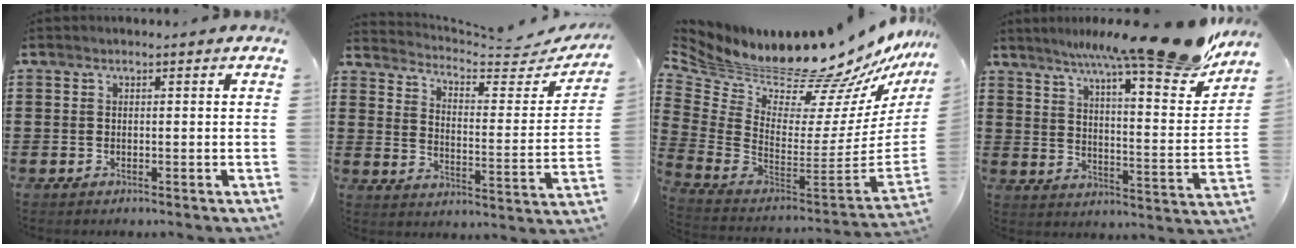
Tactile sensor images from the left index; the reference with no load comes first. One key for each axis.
{"total": 3.8, "fx": 3.6, "fy": 0.6, "fz": 1.0, "tx": -0.037, "ty": -0.035, "tz": 0.054}
{"total": 11.4, "fx": 10.7, "fy": 1.7, "fz": 3.6, "tx": -0.097, "ty": -0.103, "tz": 0.172}
{"total": 15.7, "fx": 12.6, "fy": 0.5, "fz": 9.3, "tx": -0.155, "ty": -0.077, "tz": 0.196}